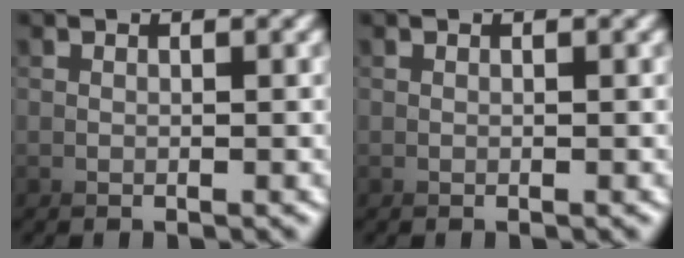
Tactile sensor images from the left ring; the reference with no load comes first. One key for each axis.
{"total": 0.0}